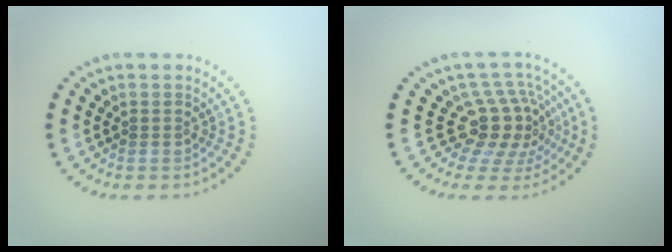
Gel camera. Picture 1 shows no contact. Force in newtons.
{"total": 4.6, "press": 3.5, "slide": 3.0}